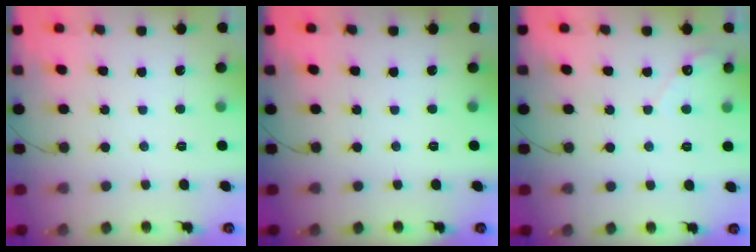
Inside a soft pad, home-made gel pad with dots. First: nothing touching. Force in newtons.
{"total": 0.0}
{"total": 2.8, "press": 2.8, "slide": 0.2}